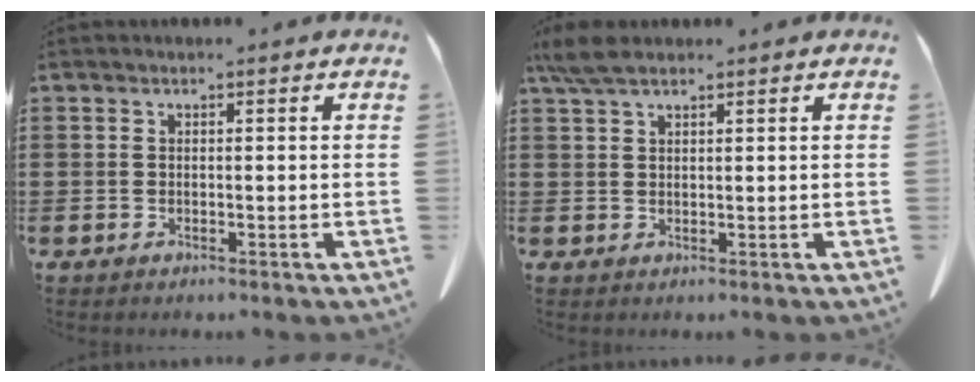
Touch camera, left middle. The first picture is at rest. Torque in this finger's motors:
{"motor_torque": [0.60, 0.49, 0.06, 0.06]}